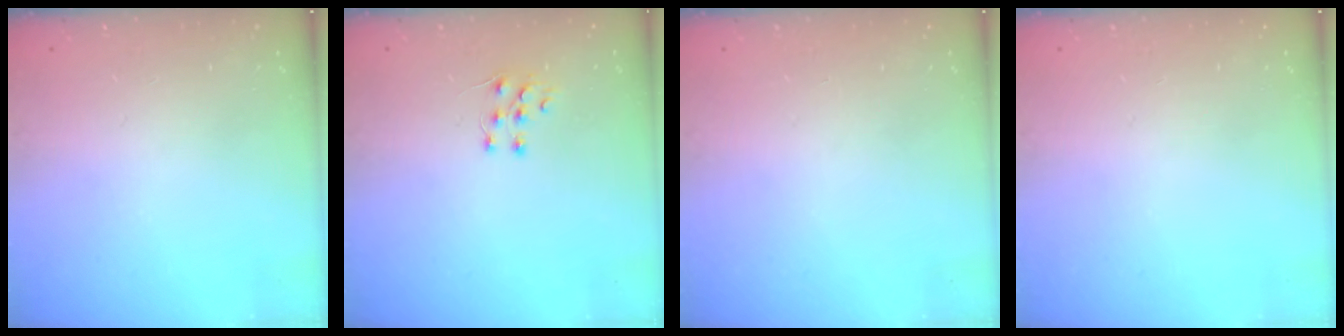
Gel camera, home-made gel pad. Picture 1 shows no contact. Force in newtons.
{"total": 4.7, "press": 4.7, "slide": 0.3}
{"total": 0.0}
{"total": 0.0}